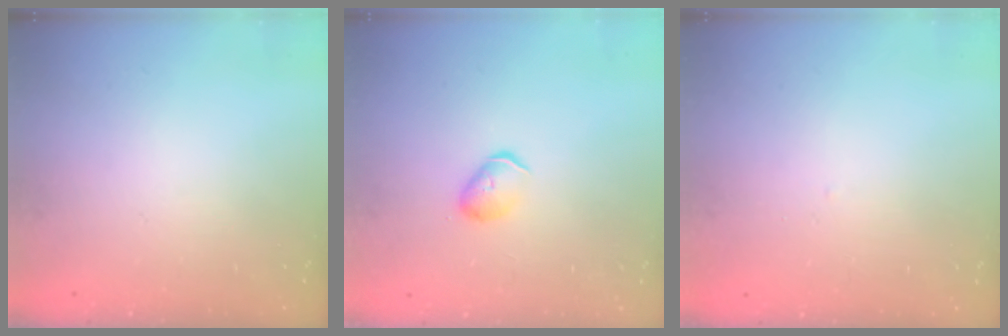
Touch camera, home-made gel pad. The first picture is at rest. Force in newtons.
{"total": 4.5, "press": 4.4, "slide": 0.6}
{"total": 1.6, "press": 1.6, "slide": 0.3}